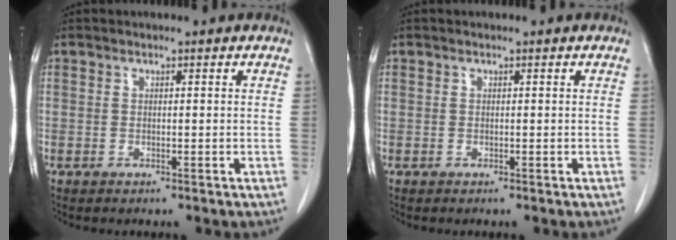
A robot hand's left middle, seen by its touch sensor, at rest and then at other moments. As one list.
[{"total": 0.0}]